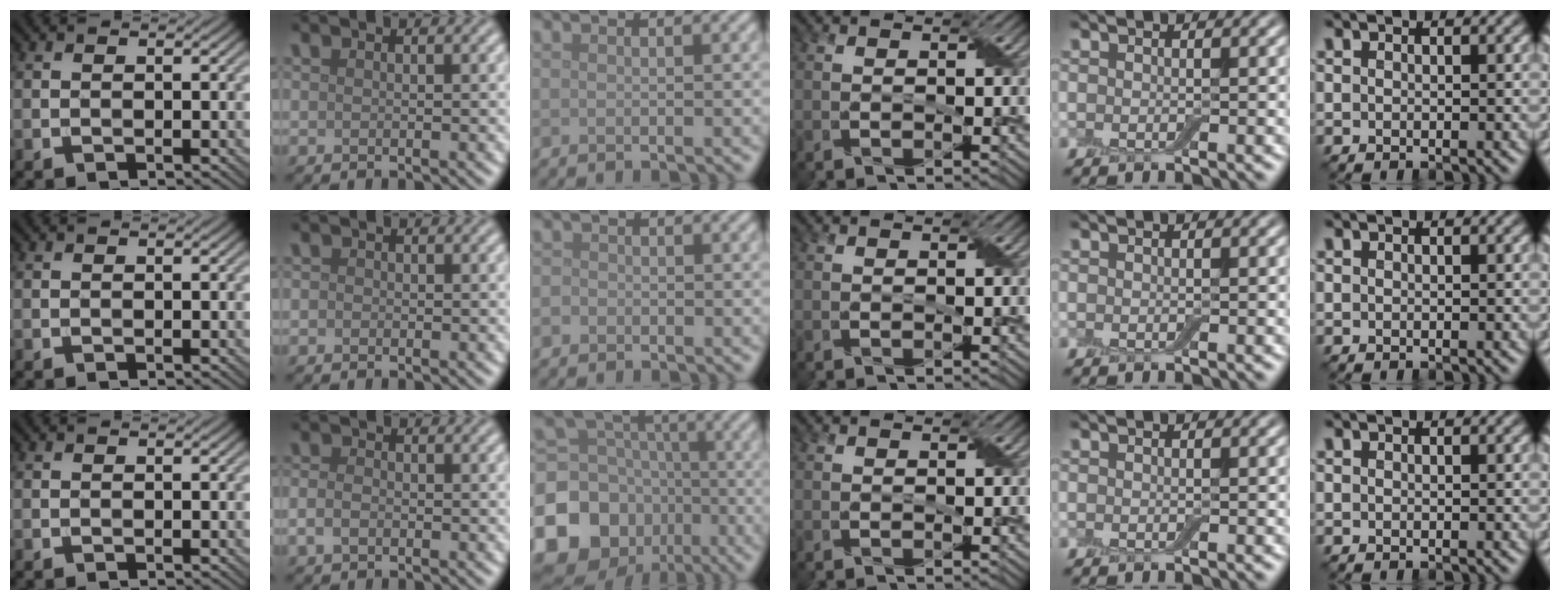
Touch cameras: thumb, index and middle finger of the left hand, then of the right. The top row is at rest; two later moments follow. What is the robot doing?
{"motion": "fold", "object": "cloth"}